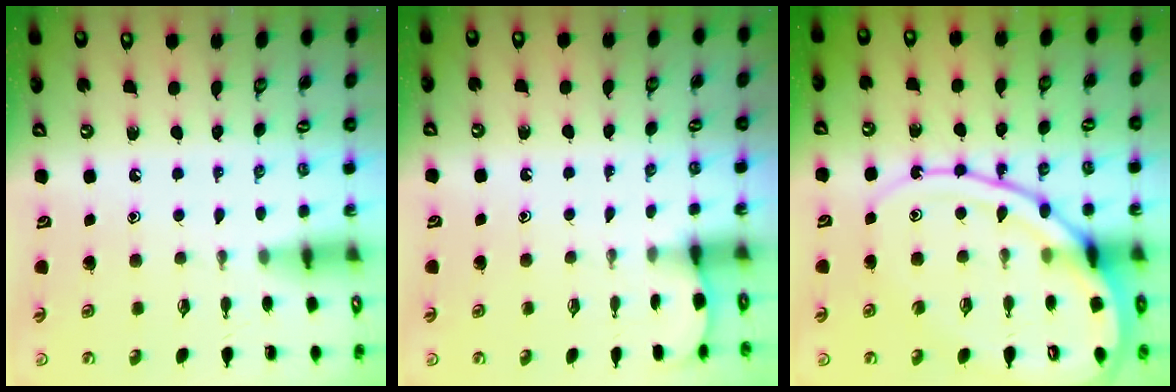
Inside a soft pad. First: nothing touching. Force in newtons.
{"total": 1.9, "press": 1.9, "slide": 0.2}
{"total": 16.8, "press": 16.8, "slide": 1.5}